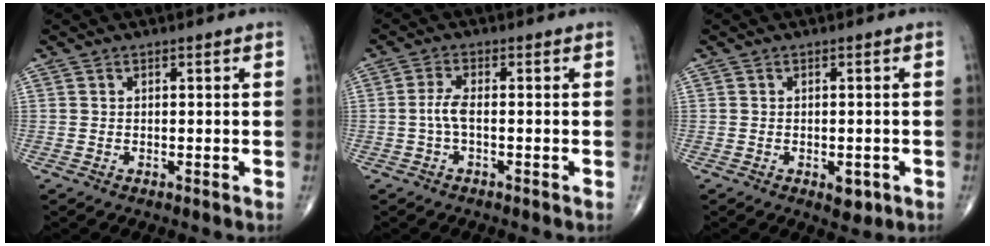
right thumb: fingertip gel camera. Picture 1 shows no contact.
{"total": 3.0, "force": [-0.6, 0.9, 2.8], "torque": [-0.066, 0.003, -0.014]}
{"total": 2.9, "force": [-1.1, 1.6, 2.2], "torque": [-0.016, 0.004, -0.006]}